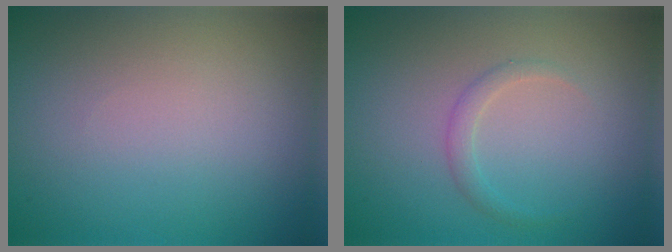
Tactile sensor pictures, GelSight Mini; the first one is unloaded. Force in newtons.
{"total": 1.2, "press": 1.2, "slide": 0.0}